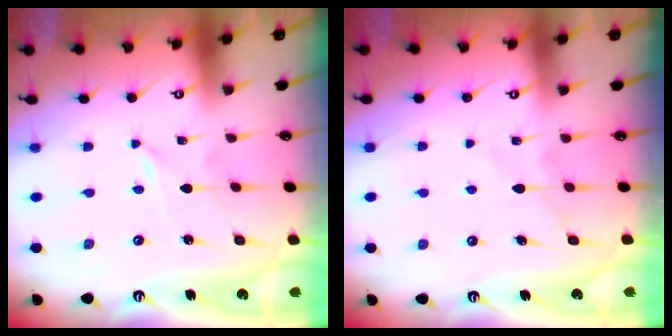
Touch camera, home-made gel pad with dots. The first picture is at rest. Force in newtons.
{"total": 6.7, "press": 6.6, "slide": 1.0}